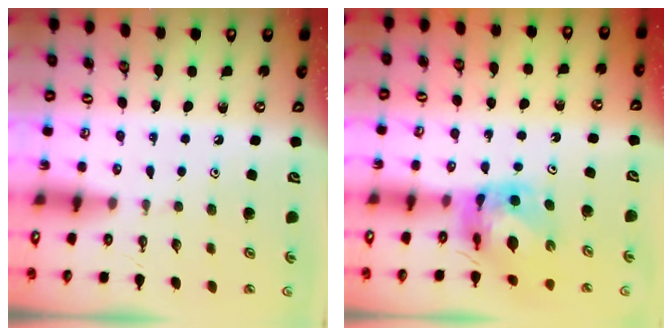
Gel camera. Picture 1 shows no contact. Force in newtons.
{"total": 7.0, "press": 7.0, "slide": 0.7}